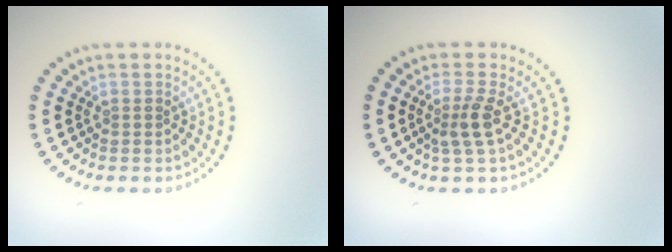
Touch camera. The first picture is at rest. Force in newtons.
{"total": 2.4, "press": 1.8, "slide": 1.6}